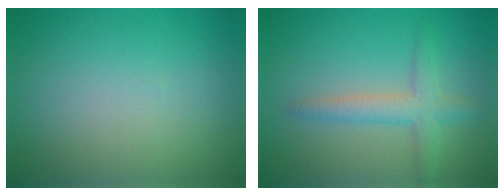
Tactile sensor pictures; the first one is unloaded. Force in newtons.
{"total": 2.9, "press": 2.9, "slide": 0.2}